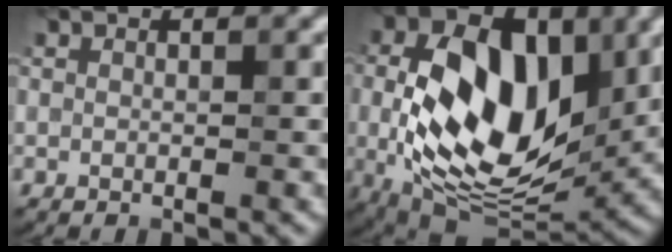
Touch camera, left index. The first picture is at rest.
{"total": 13.9, "force": [1.0, 8.3, 11.2], "torque": [-0.195, -0.005, 0.007]}